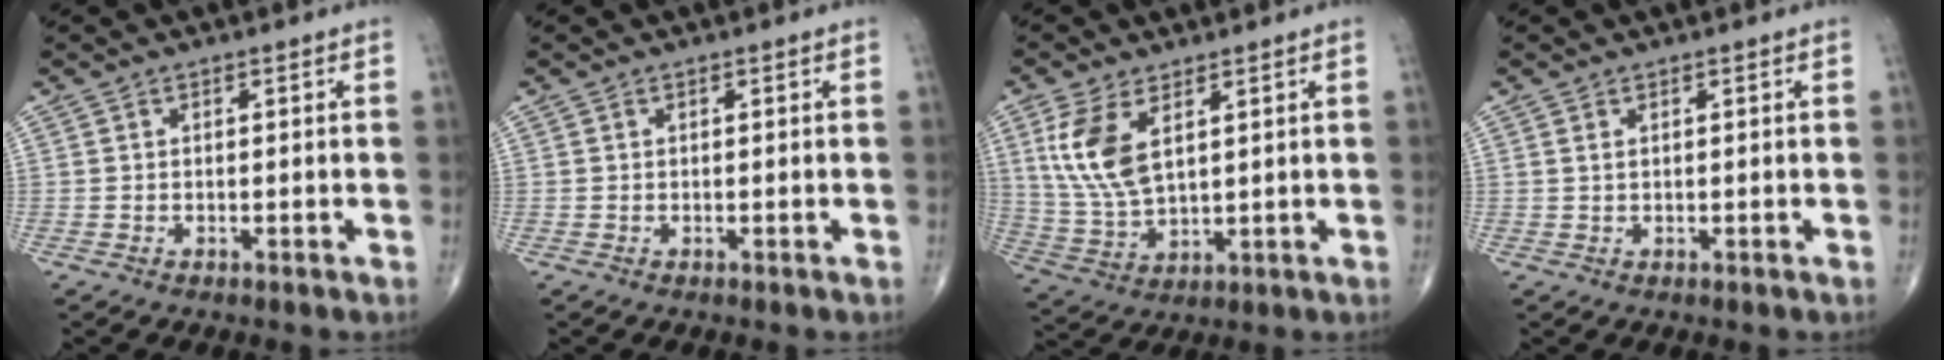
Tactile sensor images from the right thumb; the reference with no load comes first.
{"total": 0.0}
{"total": 10.9, "force": [4.1, 5.3, 8.6], "torque": [-0.180, -0.012, 0.093]}
{"total": 0.8, "force": [0.4, 0.4, 0.6], "torque": [-0.015, 0.005, 0.011]}